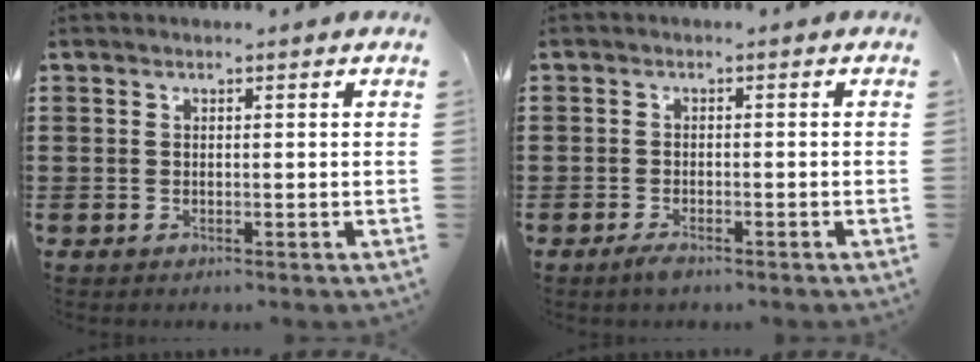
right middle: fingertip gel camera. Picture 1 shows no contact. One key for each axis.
{"total": 2.5, "fx": -2.0, "fy": 0.6, "fz": 1.3, "tx": -0.039, "ty": -0.003, "tz": -0.041}